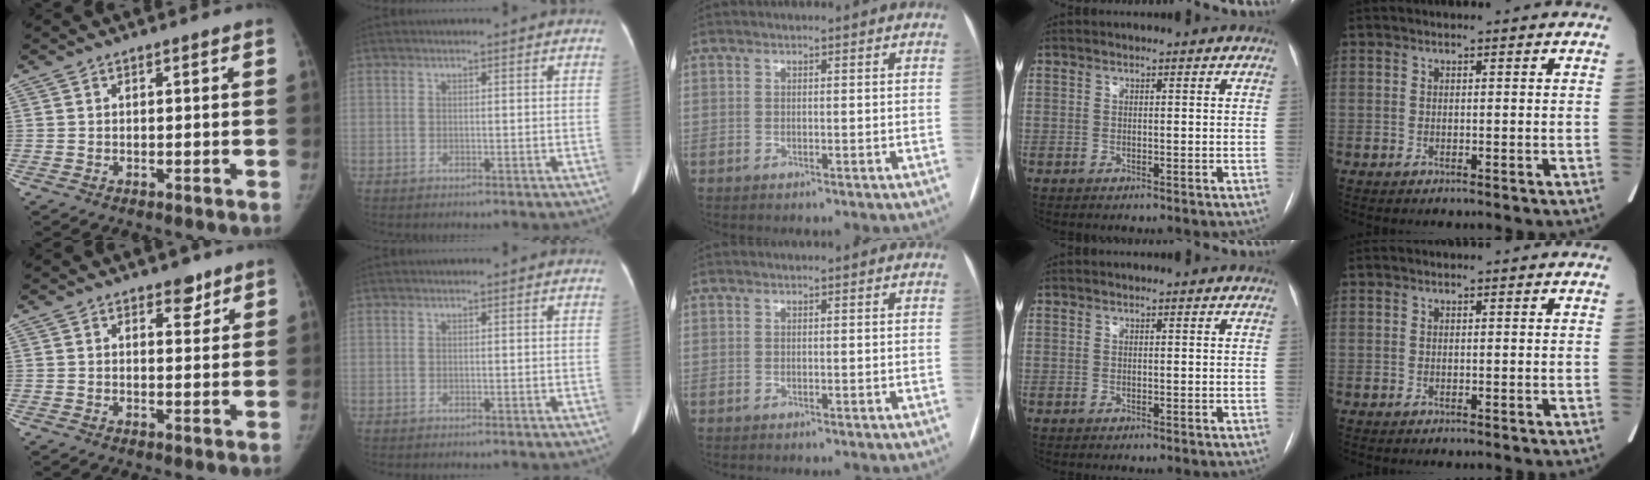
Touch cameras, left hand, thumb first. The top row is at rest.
{"thumb": {"total": 3.4, "force": [2.4, 1.8, 1.6], "torque": [0.001, -0.015, 0.034]}}